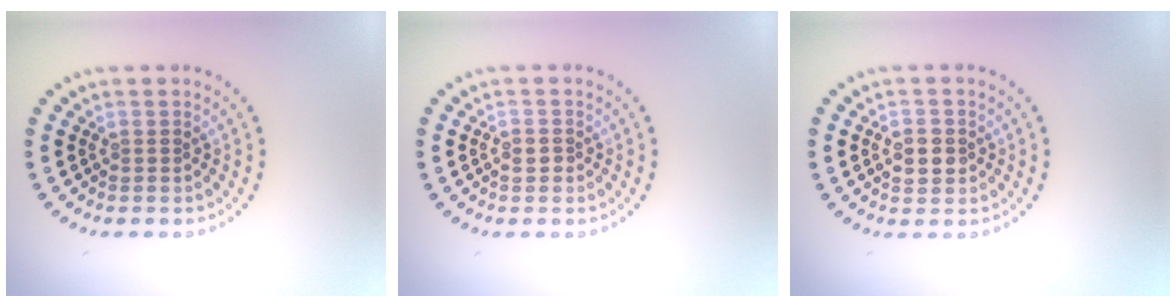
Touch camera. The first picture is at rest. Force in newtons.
{"total": 0.6, "press": 0.6, "slide": 0.1}
{"total": 2.7, "press": 2.7, "slide": 0.1}